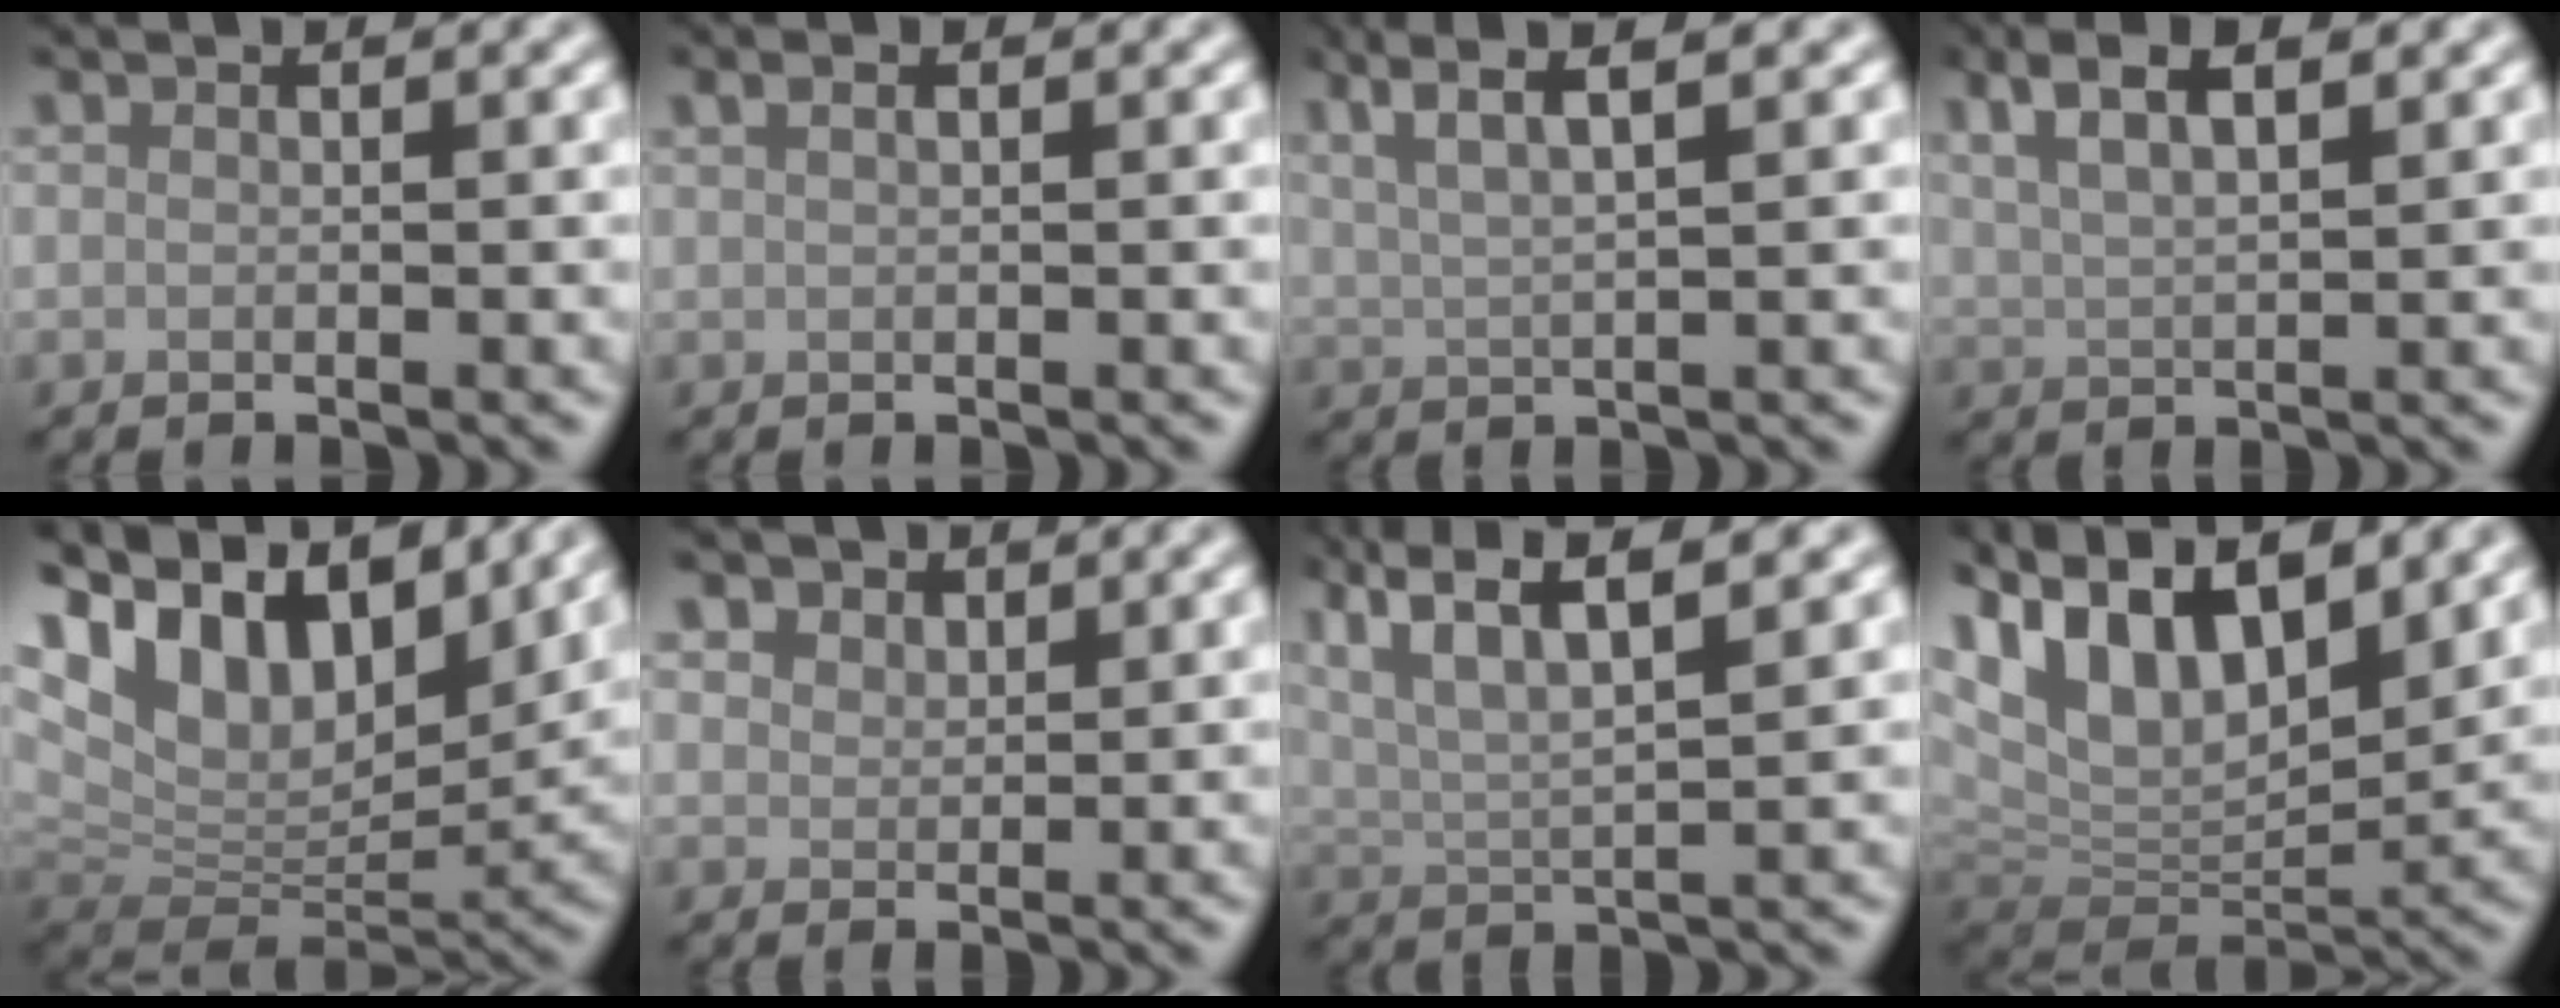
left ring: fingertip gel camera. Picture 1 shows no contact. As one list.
[{"total": 1.3, "force": [0.8, 0.5, 0.9], "torque": [-0.015, -0.003, 0.013]}, {"total": 4.8, "force": [2.9, 0.9, 3.7], "torque": [-0.063, 0.013, 0.052]}, {"total": 5.6, "force": [3.2, 1.9, 4.2], "torque": [-0.077, 0.015, 0.056]}, {"total": 14.8, "force": [8.4, 7.9, 9.4], "torque": [-0.199, 0.047, 0.149]}, {"total": 2.7, "force": [2.0, 1.7, 0.9], "torque": [-0.026, -0.008, 0.042]}, {"total": 9.1, "force": [5.4, 2.8, 6.7], "torque": [-0.128, 0.027, 0.074]}, {"total": 14.8, "force": [7.8, 7.0, 10.4], "torque": [-0.194, 0.023, 0.130]}]